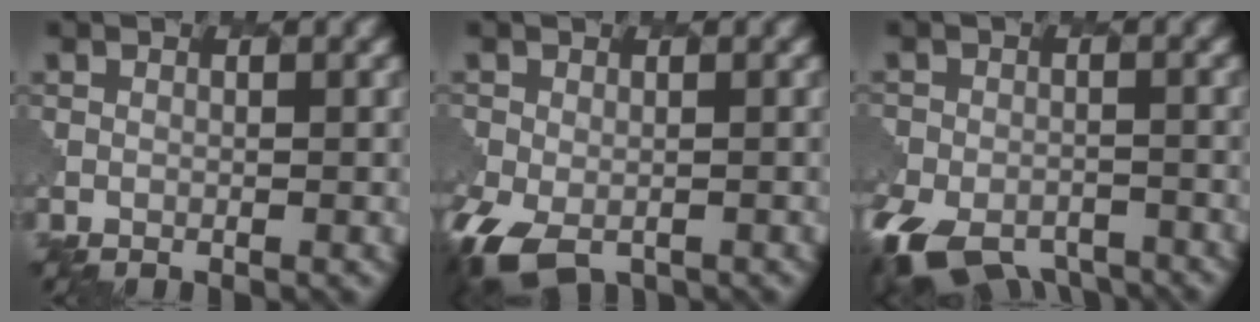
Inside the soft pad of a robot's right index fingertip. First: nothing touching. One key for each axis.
{"total": 5.1, "fx": -3.1, "fy": 2.9, "fz": 2.8, "tx": -0.057, "ty": -0.023, "tz": -0.054}
{"total": 9.2, "fx": -6.9, "fy": 4.7, "fz": 3.9, "tx": -0.066, "ty": -0.029, "tz": -0.103}